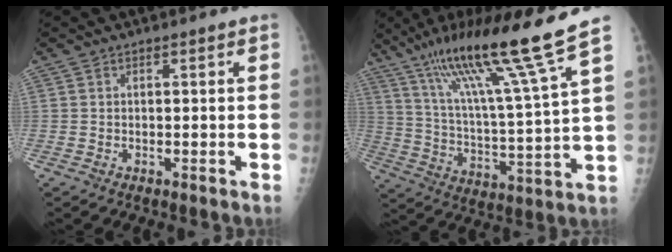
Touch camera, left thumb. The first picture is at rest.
{"total": 19.4, "force": [13.8, -0.7, 13.7], "torque": [-0.218, -0.070, 0.238]}